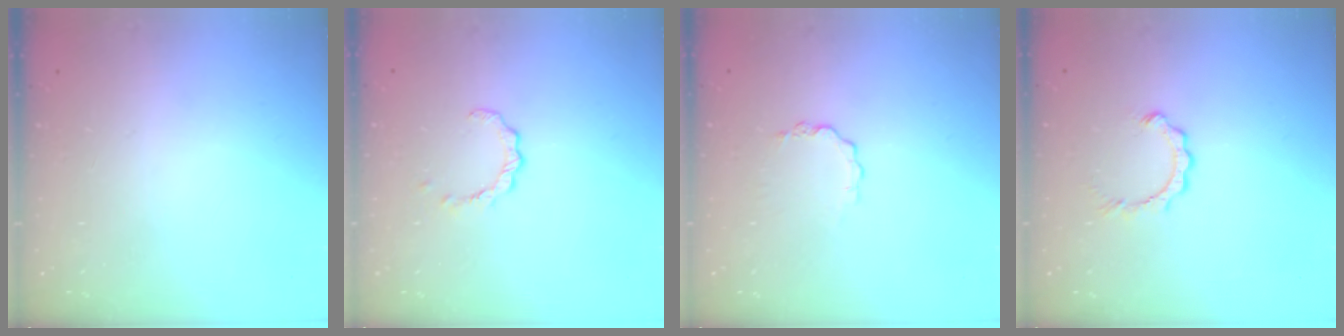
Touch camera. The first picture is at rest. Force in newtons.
{"total": 2.9, "press": 2.8, "slide": 0.4}
{"total": 2.9, "press": 2.9, "slide": 0.2}
{"total": 2.8, "press": 2.8, "slide": 0.2}